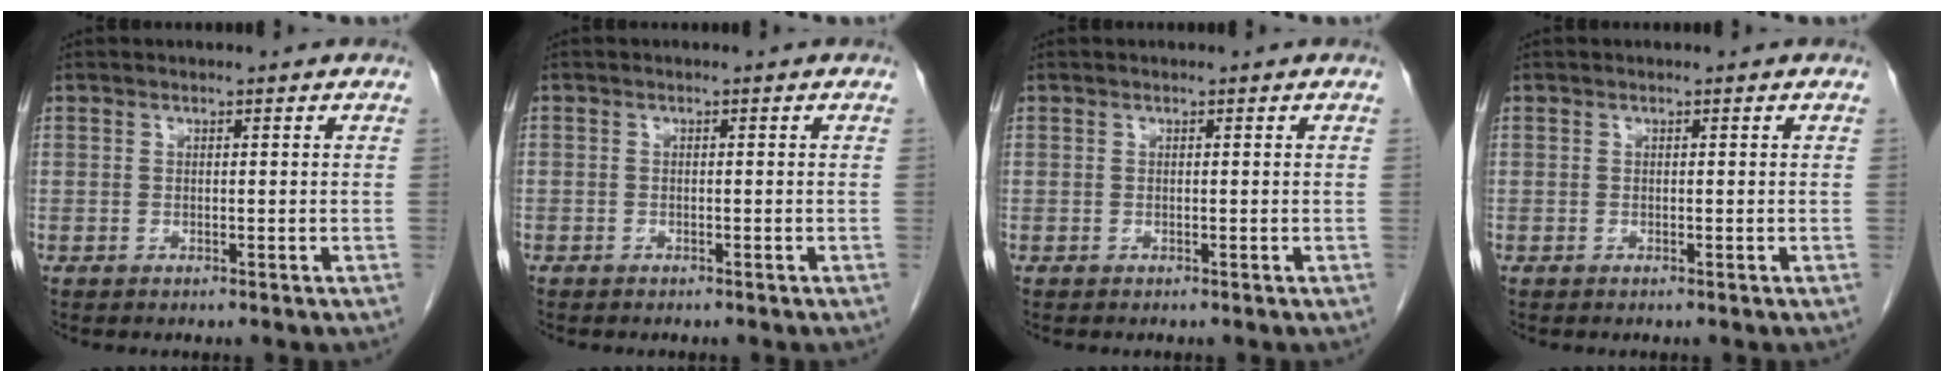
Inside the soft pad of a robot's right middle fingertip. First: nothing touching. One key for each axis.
{"total": 0.6, "fx": -0.4, "fy": 0.4, "fz": 0.0, "tx": -0.009, "ty": 0.002, "tz": -0.008}
{"total": 0.0}
{"total": 0.0}